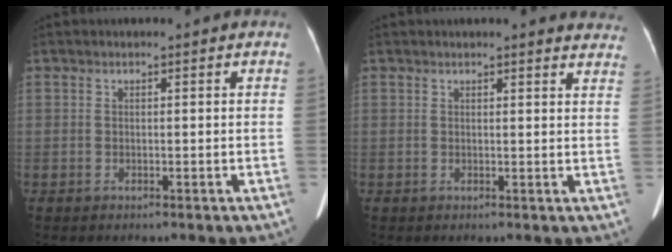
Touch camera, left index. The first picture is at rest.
{"total": 10.1, "force": [9.7, 1.6, 2.3], "torque": [0.007, -0.017, 0.076]}